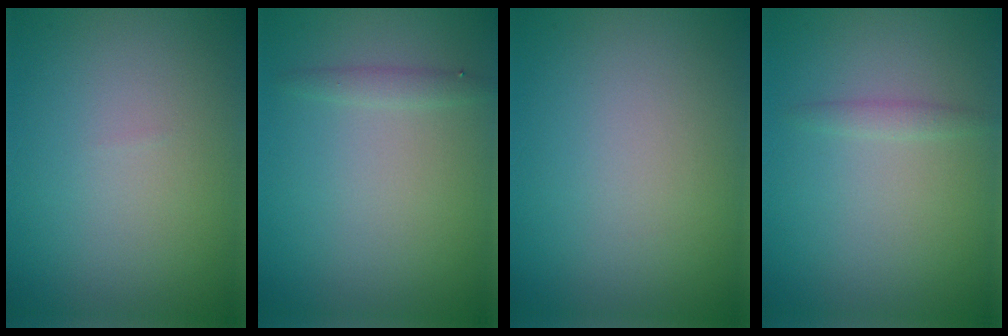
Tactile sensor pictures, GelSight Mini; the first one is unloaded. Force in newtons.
{"total": 1.0, "press": 1.0, "slide": 0.1}
{"total": 0.0}
{"total": 1.0, "press": 1.0, "slide": 0.0}